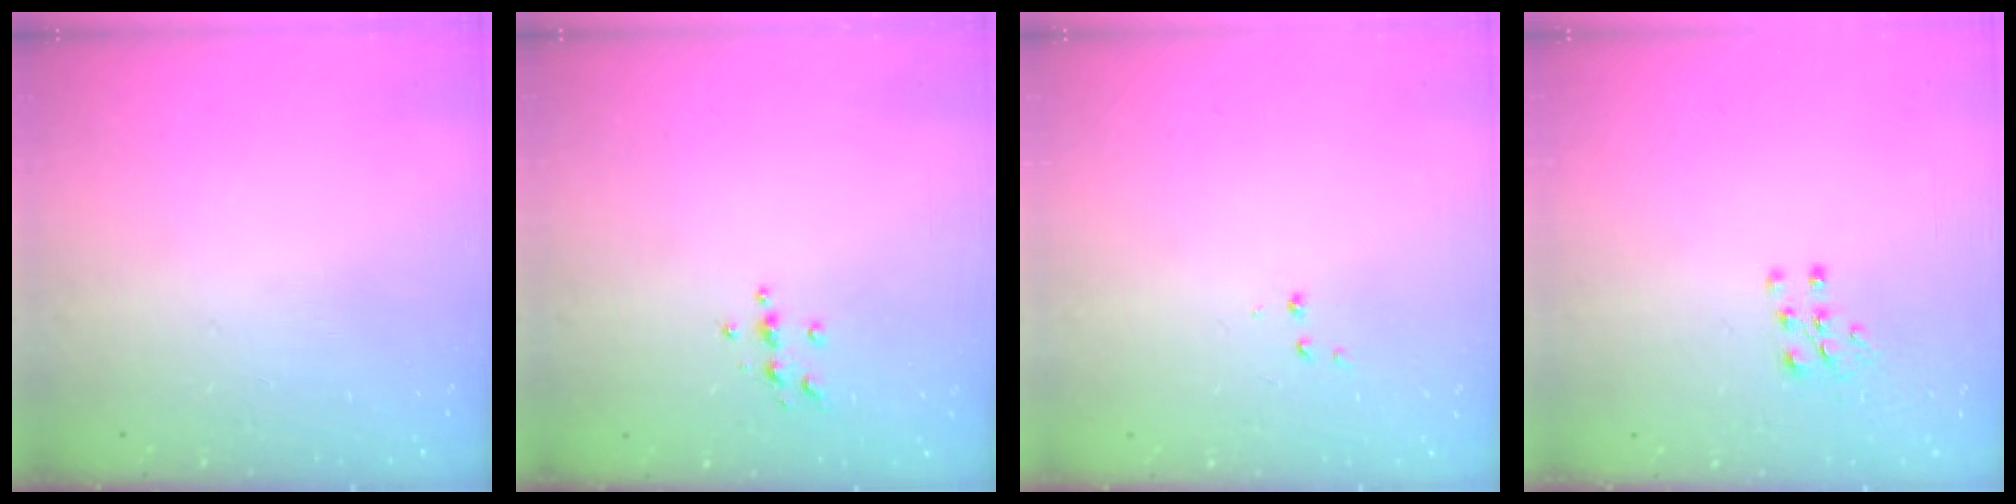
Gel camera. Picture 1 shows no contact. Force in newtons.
{"total": 3.6, "press": 3.6, "slide": 0.4}
{"total": 2.6, "press": 2.5, "slide": 0.6}
{"total": 6.0, "press": 6.0, "slide": 0.5}